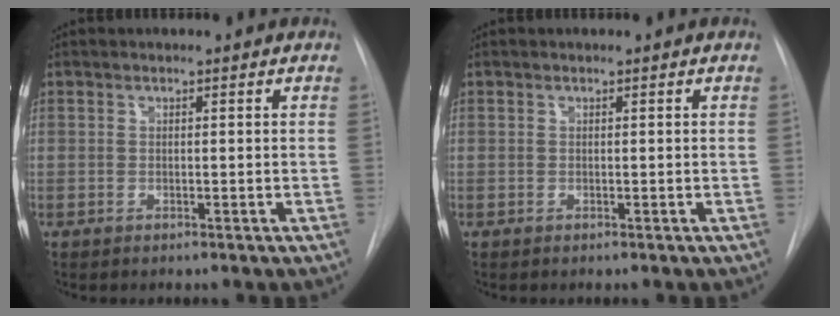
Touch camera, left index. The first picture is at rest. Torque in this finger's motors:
{"motor_torque": [0.00, 0.00, 0.00, 0.00]}